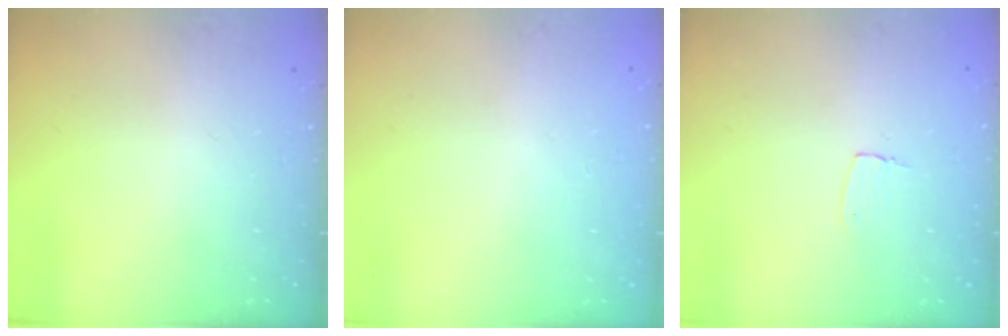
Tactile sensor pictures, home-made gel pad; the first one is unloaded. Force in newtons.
{"total": 0.6, "press": 0.6, "slide": 0.1}
{"total": 3.8, "press": 3.8, "slide": 0.2}